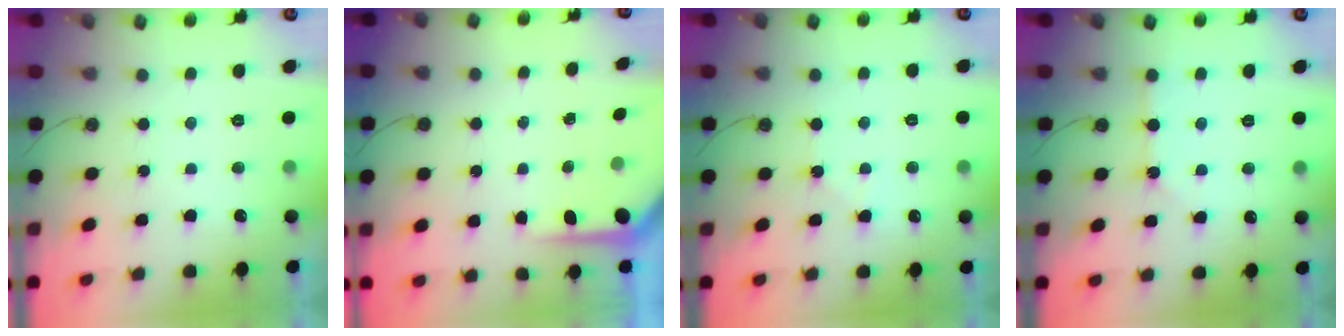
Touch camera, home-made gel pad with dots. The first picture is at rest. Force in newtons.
{"total": 4.7, "press": 4.6, "slide": 0.7}
{"total": 4.6, "press": 4.5, "slide": 0.7}
{"total": 1.2, "press": 1.2, "slide": 0.2}